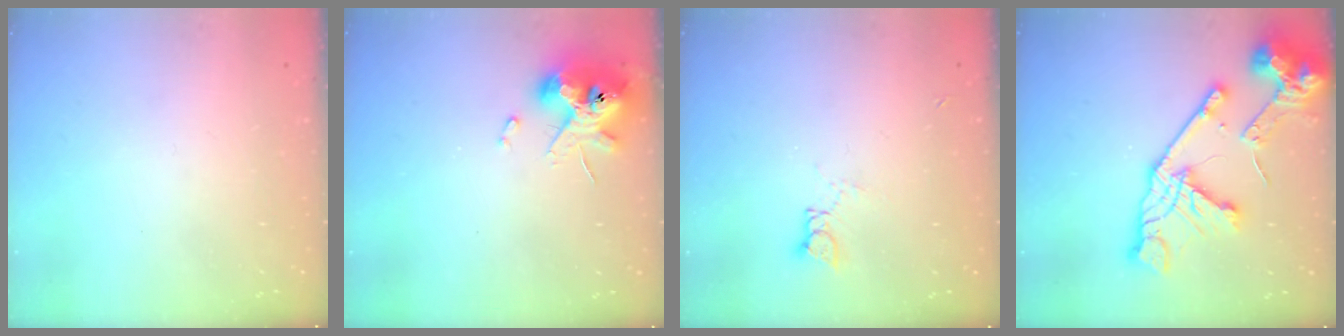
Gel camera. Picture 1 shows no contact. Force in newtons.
{"total": 12.0, "press": 11.9, "slide": 1.8}
{"total": 3.1, "press": 3.1, "slide": 0.2}
{"total": 22.3, "press": 22.2, "slide": 2.5}